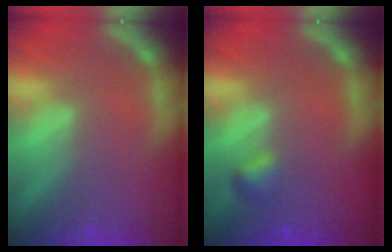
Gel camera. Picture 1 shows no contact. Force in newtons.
{"total": 1.4}